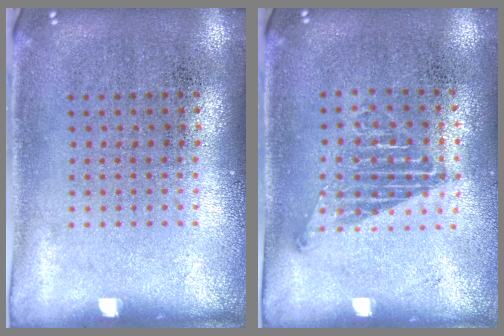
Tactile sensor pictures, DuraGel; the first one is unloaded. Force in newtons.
{"total": 1.1, "press": 1.0, "slide": 0.5}